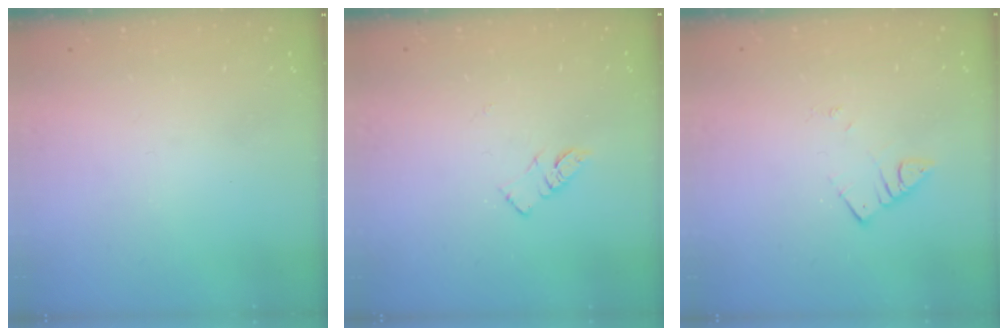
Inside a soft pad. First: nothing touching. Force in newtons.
{"total": 5.1, "press": 5.1, "slide": 0.5}
{"total": 2.7, "press": 2.7, "slide": 0.2}